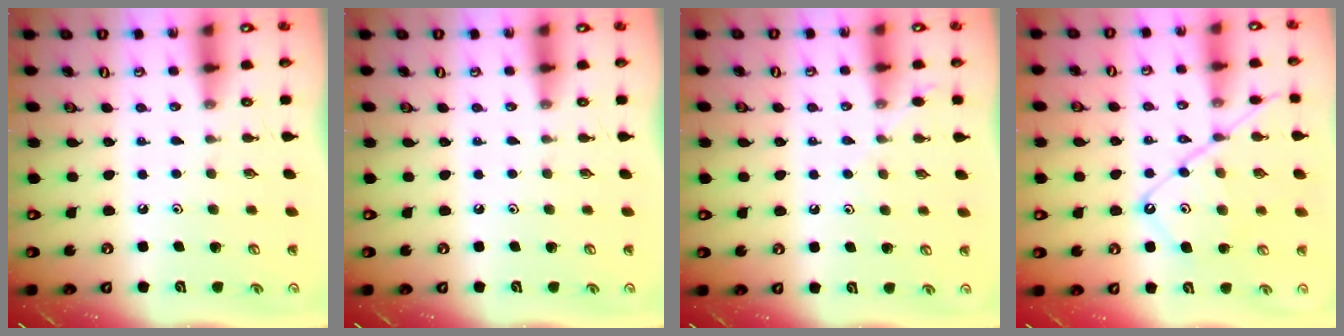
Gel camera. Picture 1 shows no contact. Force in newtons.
{"total": 0.0}
{"total": 6.0, "press": 5.9, "slide": 0.9}
{"total": 12.6, "press": 12.5, "slide": 1.3}